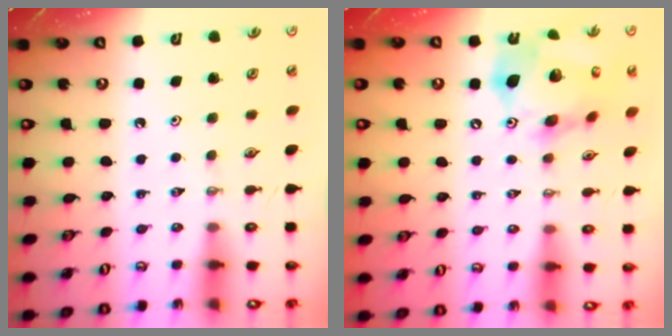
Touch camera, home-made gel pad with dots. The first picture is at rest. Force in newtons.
{"total": 19.2, "press": 19.0, "slide": 3.2}